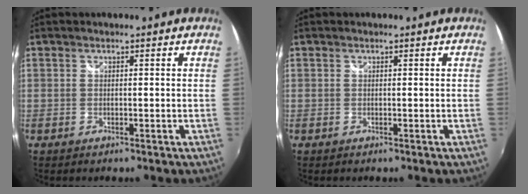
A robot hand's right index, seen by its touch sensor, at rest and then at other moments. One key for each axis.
{"total": 0.0}